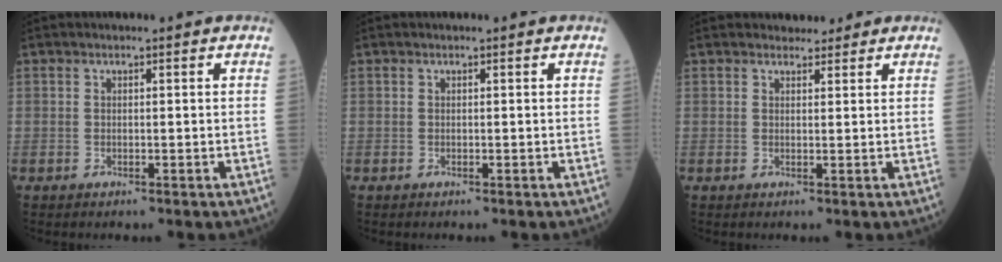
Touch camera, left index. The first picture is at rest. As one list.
[{"total": 0.0}, {"total": 2.3, "force": [2.0, 1.1, 0.3], "torque": [-0.002, 0.006, 0.025]}]